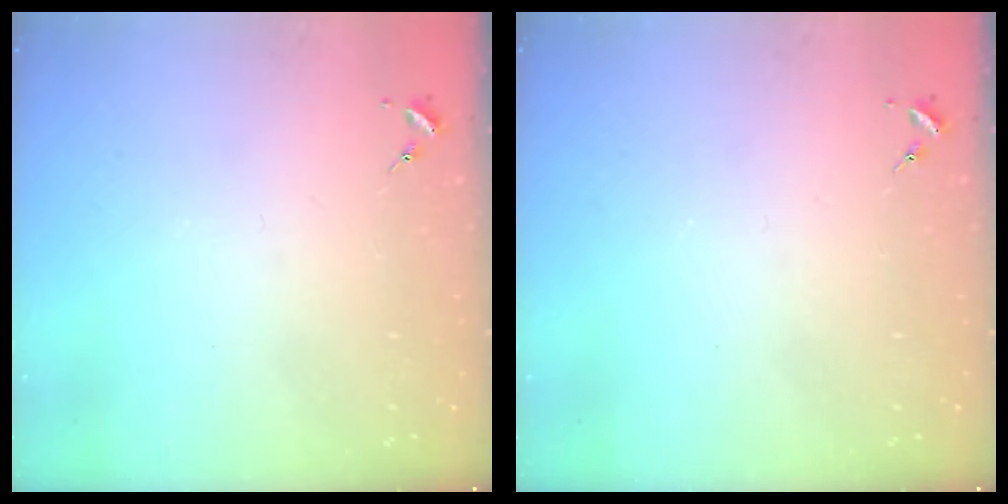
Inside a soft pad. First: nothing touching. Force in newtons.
{"total": 0.0}